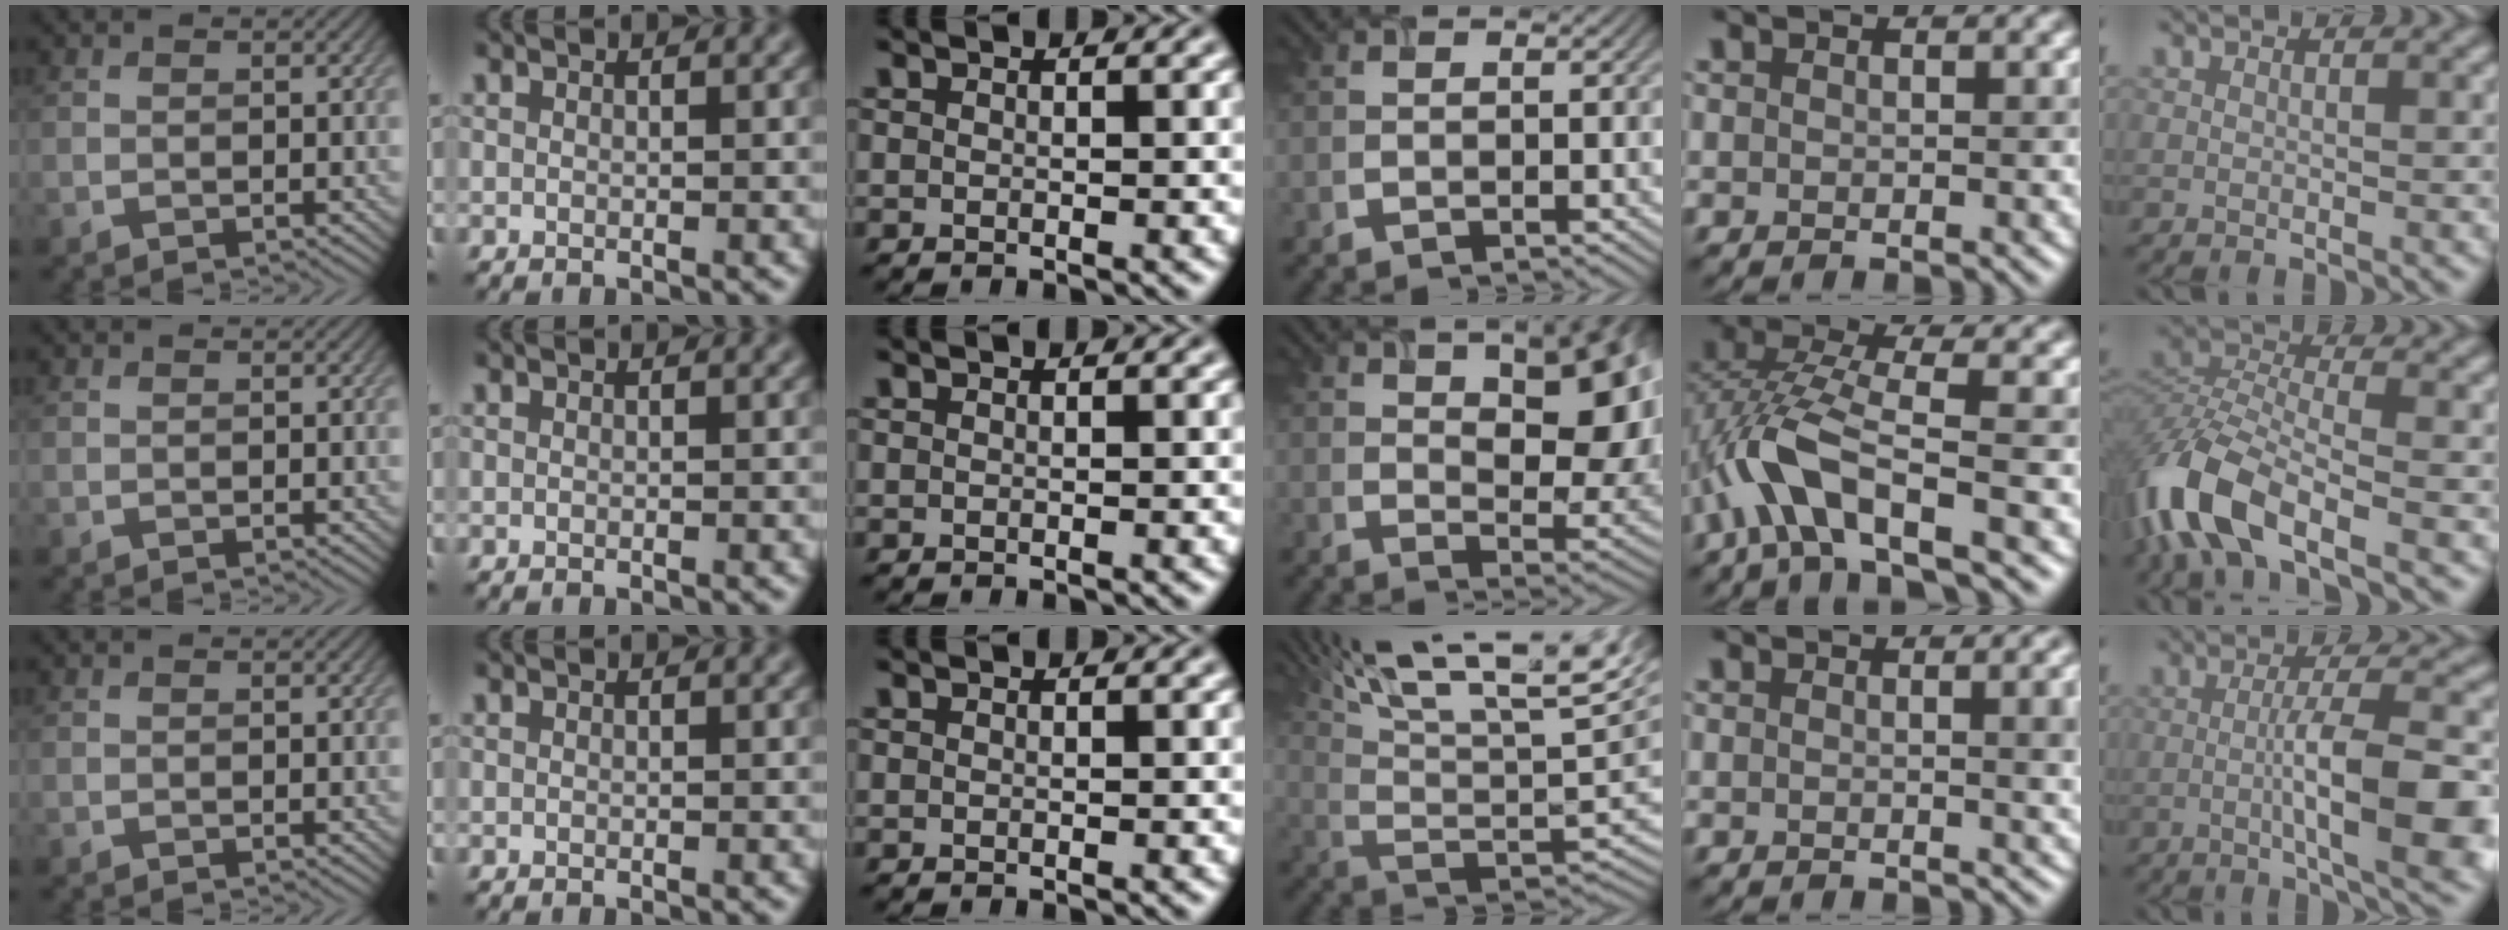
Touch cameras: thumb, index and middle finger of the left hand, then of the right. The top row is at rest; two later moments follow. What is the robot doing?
{"motion": "screw", "object": "timer"}